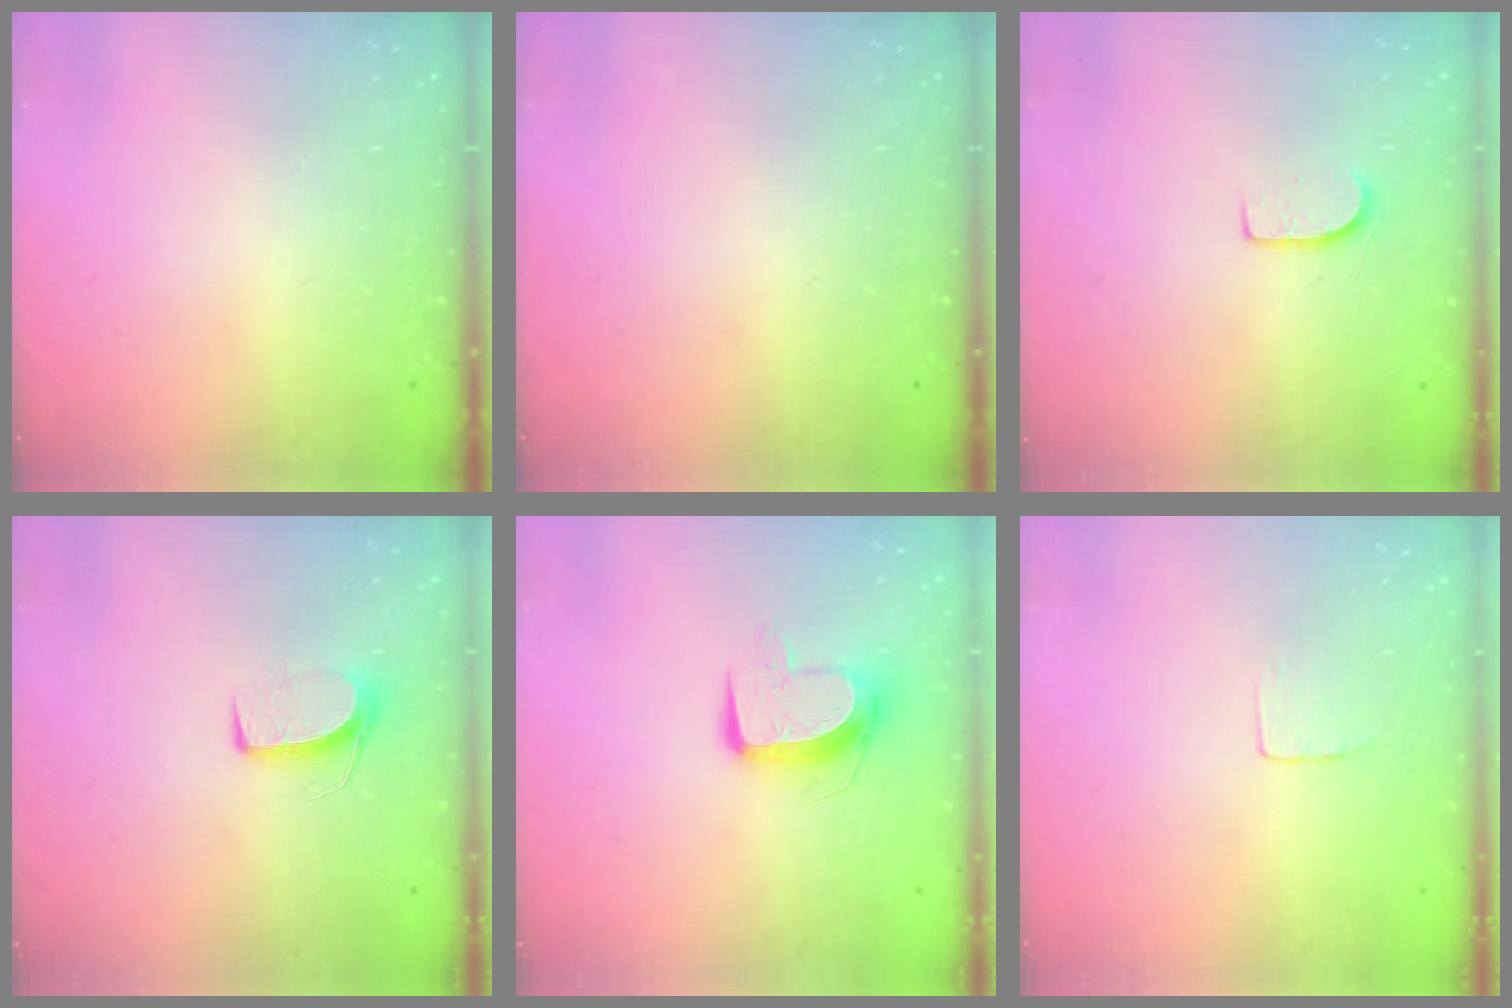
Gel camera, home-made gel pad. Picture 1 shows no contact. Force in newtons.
{"total": 0.0}
{"total": 7.1, "press": 7.1, "slide": 0.6}
{"total": 7.0, "press": 7.0, "slide": 0.4}
{"total": 10.5, "press": 10.4, "slide": 0.9}
{"total": 3.4, "press": 3.4, "slide": 0.3}